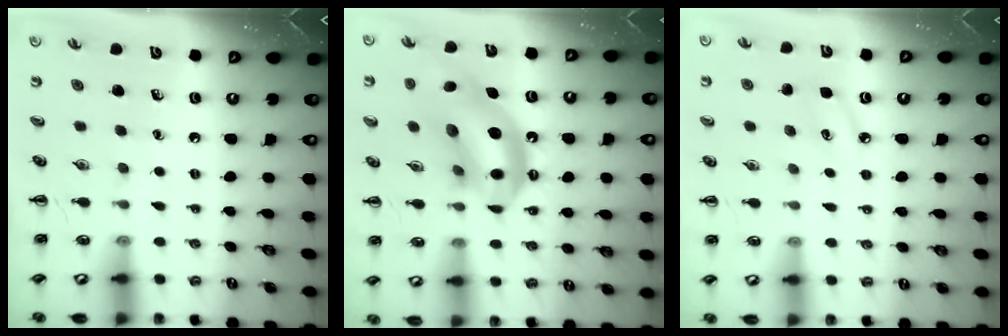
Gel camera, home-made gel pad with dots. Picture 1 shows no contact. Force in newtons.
{"total": 16.0, "press": 15.3, "slide": 4.6}
{"total": 5.7, "press": 5.5, "slide": 1.5}